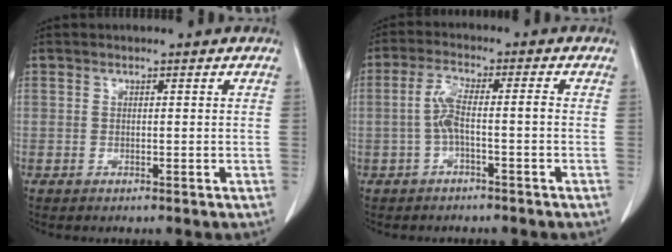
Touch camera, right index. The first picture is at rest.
{"total": 4.5, "force": [-0.9, 0.7, 4.4], "torque": [-0.092, 0.017, -0.018]}